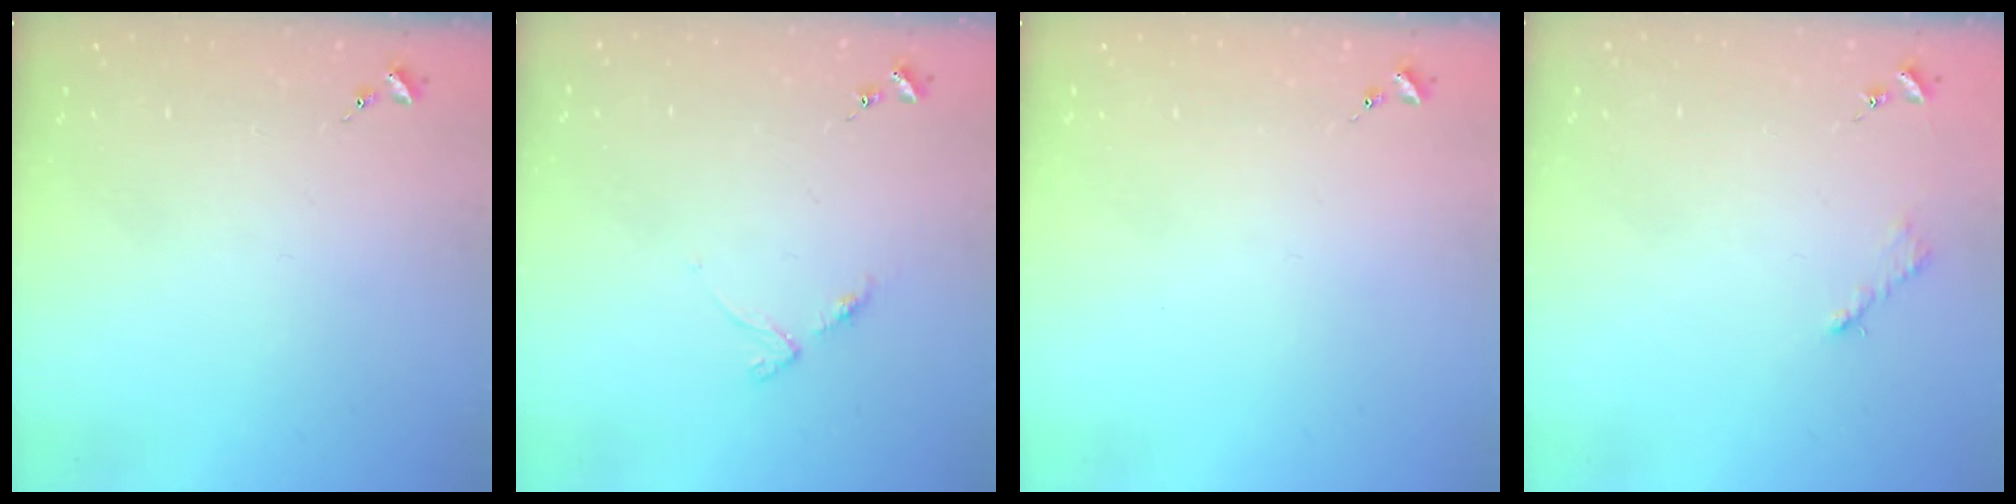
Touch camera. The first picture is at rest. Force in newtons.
{"total": 4.0, "press": 3.9, "slide": 0.4}
{"total": 0.0}
{"total": 2.6, "press": 2.6, "slide": 0.4}